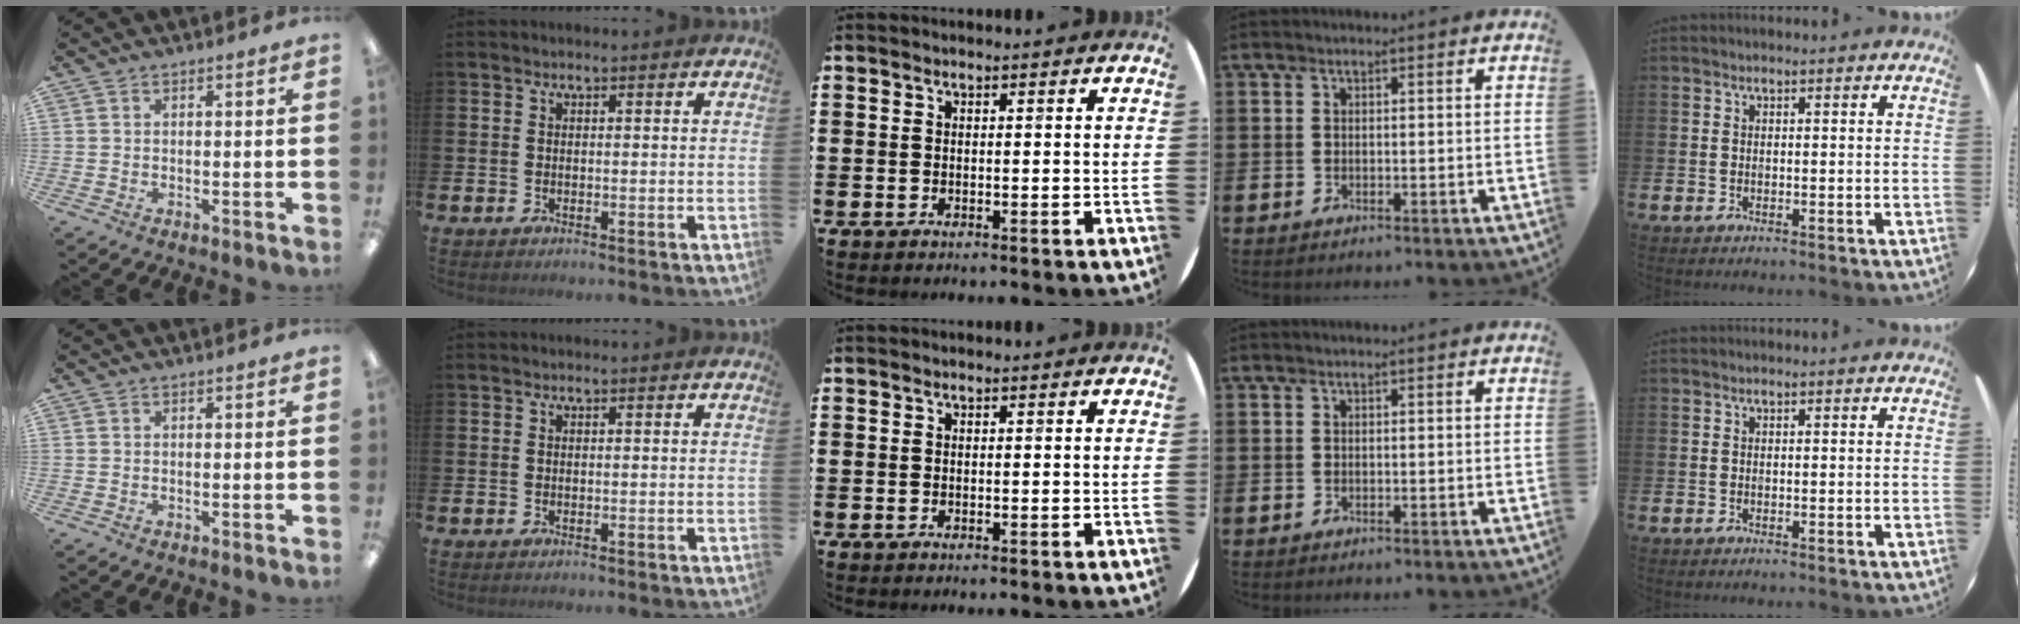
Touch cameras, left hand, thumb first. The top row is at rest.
{}